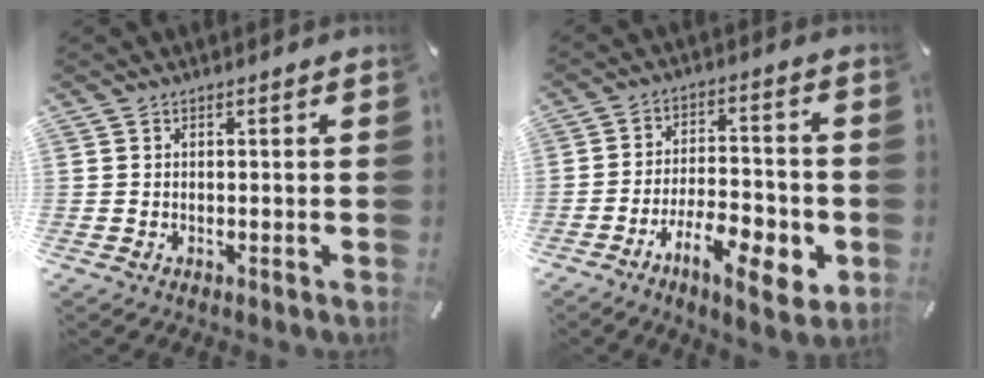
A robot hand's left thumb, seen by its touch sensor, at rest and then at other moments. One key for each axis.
{"total": 14.0, "fx": -6.8, "fy": 5.9, "fz": 10.8, "tx": -0.161, "ty": 0.037, "tz": -0.107}